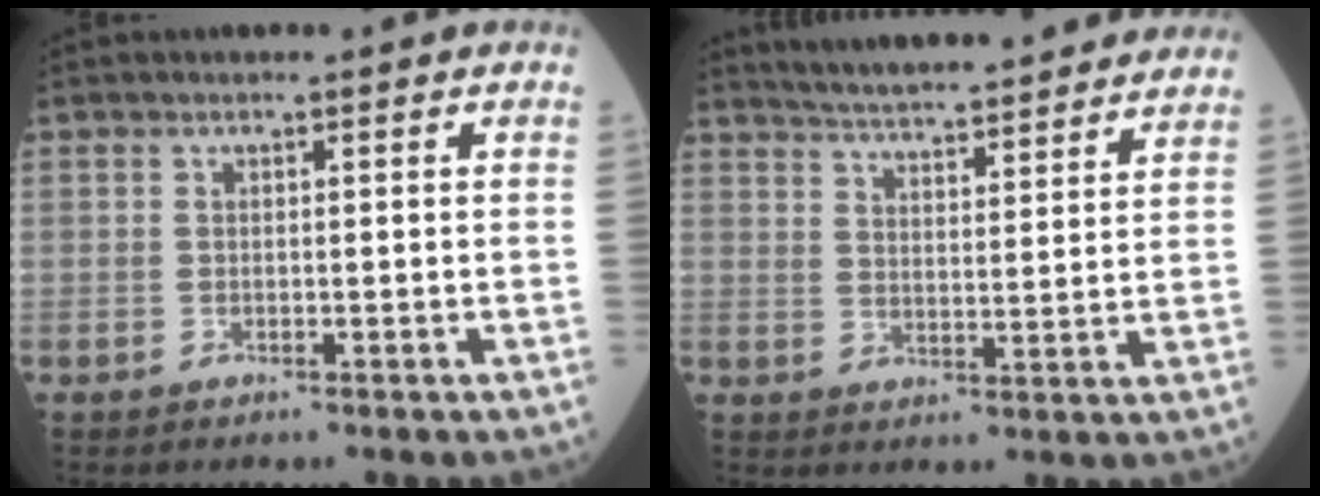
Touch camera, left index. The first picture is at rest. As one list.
[{"total": 18.4, "force": [16.8, 2.1, 7.2], "torque": [-0.107, 0.021, 0.233]}]